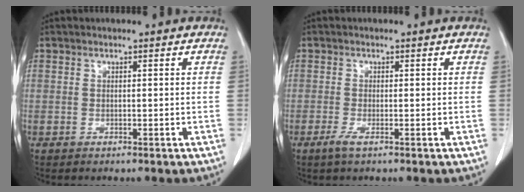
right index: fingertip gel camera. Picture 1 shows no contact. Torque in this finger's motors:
{"motor_torque": [0.23, -0.20, 0.02, 0.00]}